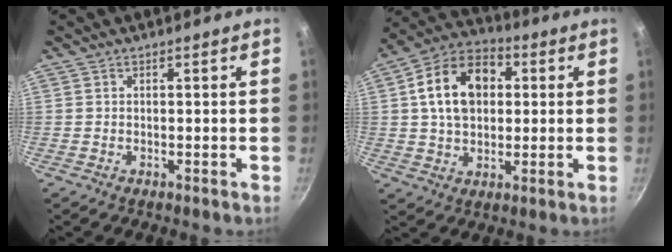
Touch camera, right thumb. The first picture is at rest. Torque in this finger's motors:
{"motor_torque": [-1.11, 1.61, 1.43, -0.01, 0.36]}